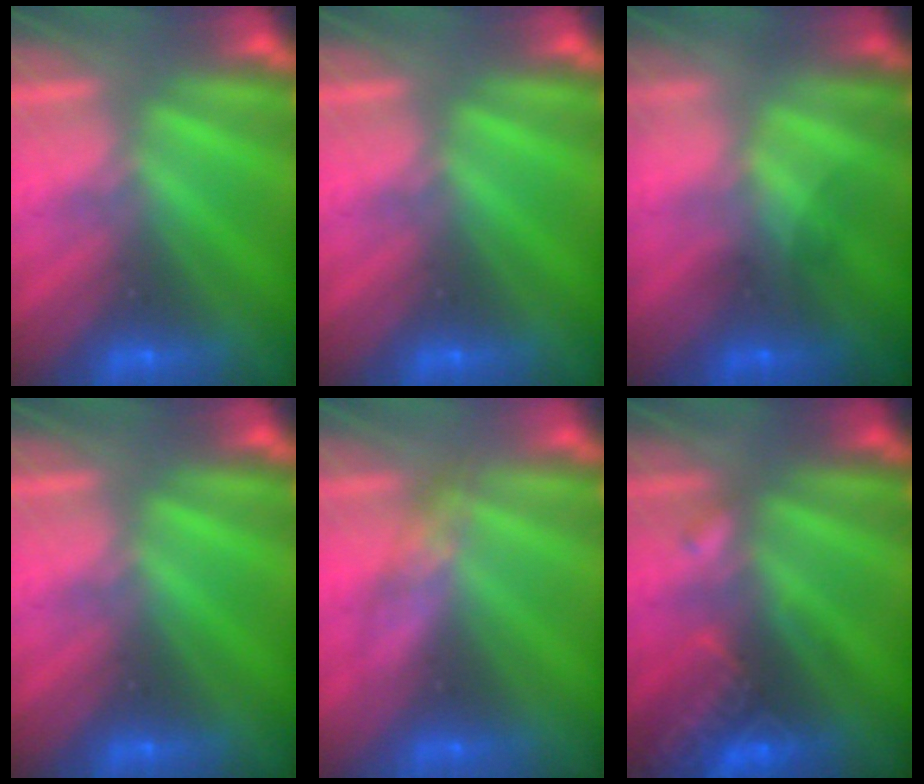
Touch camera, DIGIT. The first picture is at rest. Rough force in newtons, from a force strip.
{"total": 0.0}
{"total": 1.6}
{"total": 0.0}
{"total": 2.8}
{"total": 2.8}